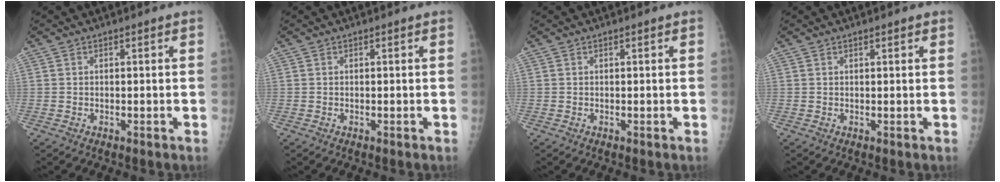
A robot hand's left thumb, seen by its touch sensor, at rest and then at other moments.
{"total": 0.0}
{"total": 0.0}
{"total": 0.9, "force": [0.7, 0.3, 0.6], "torque": [-0.008, -0.002, 0.008]}